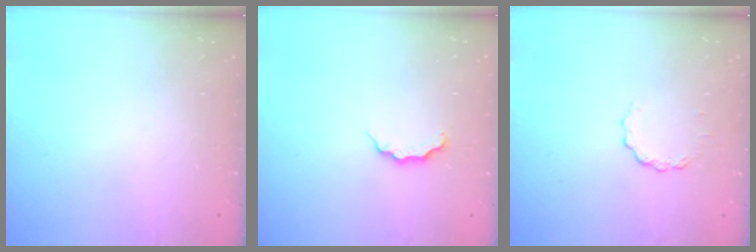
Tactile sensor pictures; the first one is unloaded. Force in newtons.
{"total": 3.9, "press": 3.9, "slide": 0.5}
{"total": 2.8, "press": 2.8, "slide": 0.3}